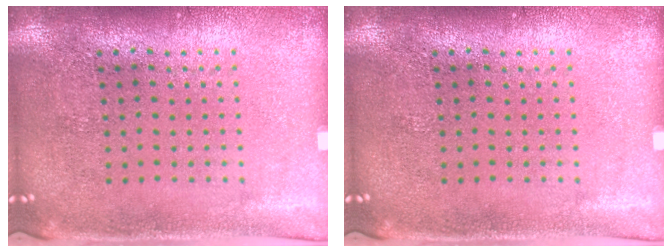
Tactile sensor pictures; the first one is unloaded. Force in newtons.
{"total": 0.0}